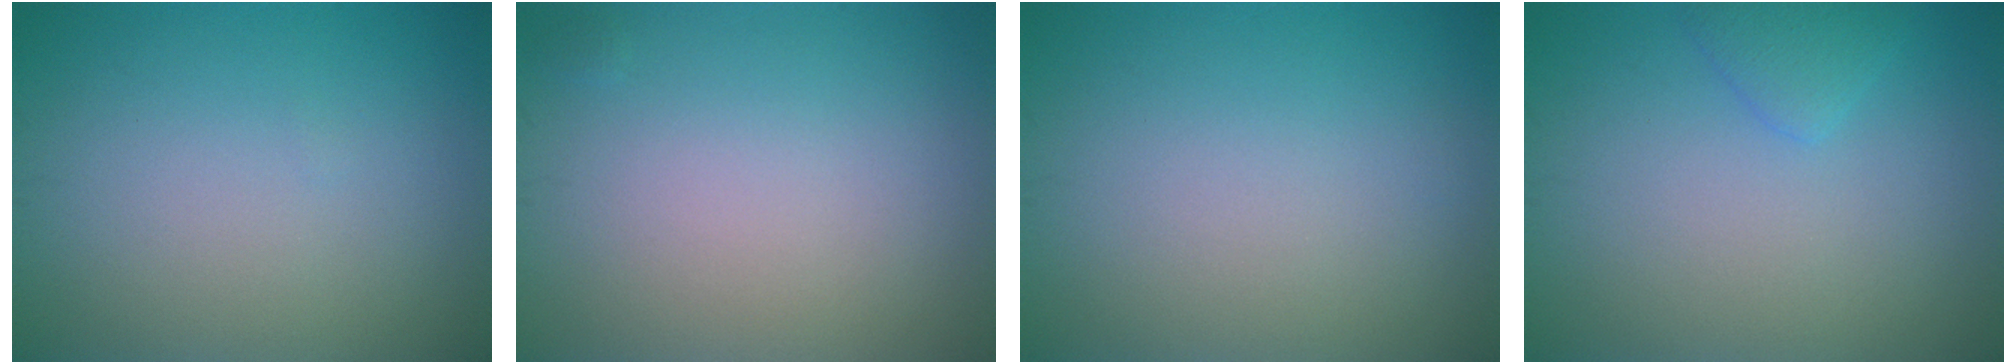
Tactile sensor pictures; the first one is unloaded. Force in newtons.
{"total": 0.0}
{"total": 0.0}
{"total": 1.5, "press": 1.5, "slide": 0.1}